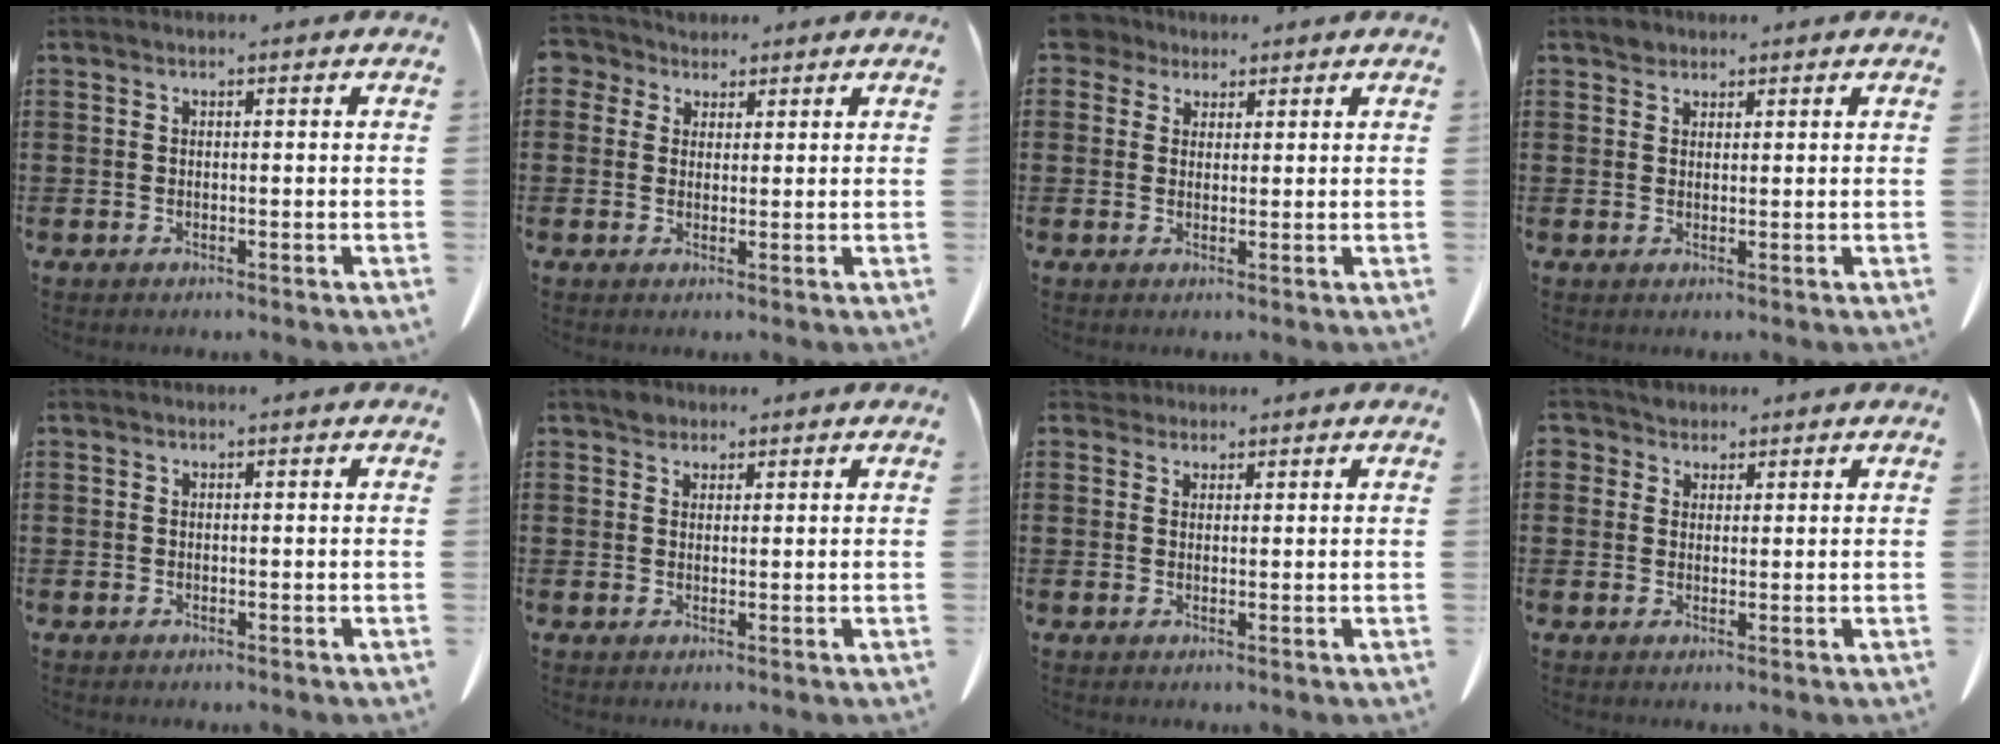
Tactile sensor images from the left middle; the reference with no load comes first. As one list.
[{"total": 3.1, "force": [2.0, 2.3, 0.4], "torque": [-0.014, 0.007, 0.034]}, {"total": 3.3, "force": [2.4, 2.1, 1.0], "torque": [-0.025, 0.008, 0.043]}, {"total": 1.7, "force": [1.4, 0.9, 0.2], "torque": [0.000, -0.002, 0.027]}, {"total": 0.0}, {"total": 2.0, "force": [1.6, 1.1, 0.3], "torque": [-0.009, 0.003, 0.033]}, {"total": 1.9, "force": [1.6, 1.0, 0.1], "torque": [-0.009, 0.005, 0.033]}, {"total": 2.4, "force": [1.7, 1.6, 0.1], "torque": [-0.004, 0.006, 0.031]}]